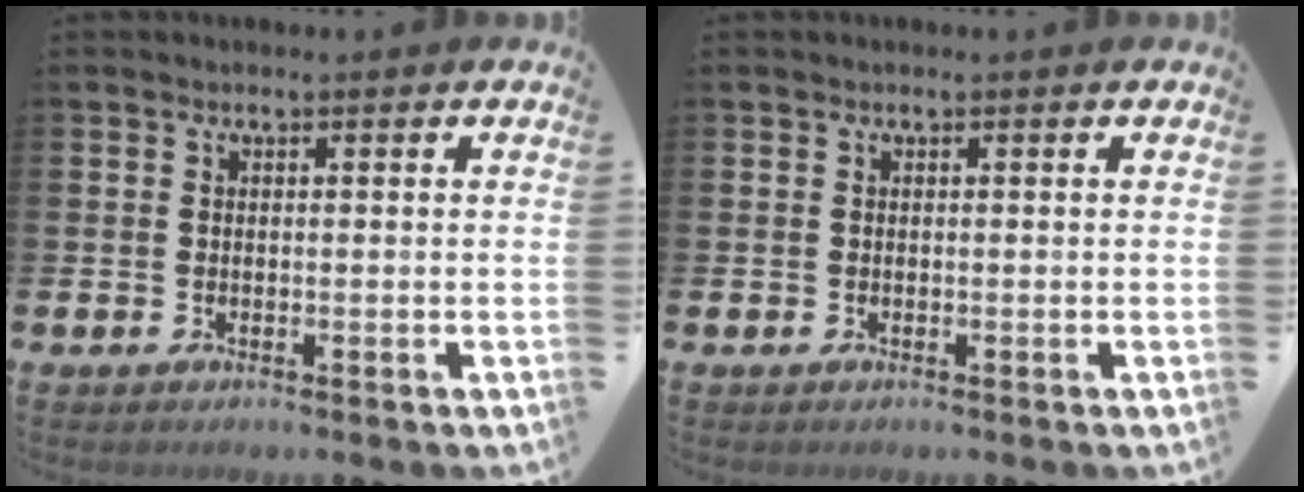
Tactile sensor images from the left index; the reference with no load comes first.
{"total": 0.0}